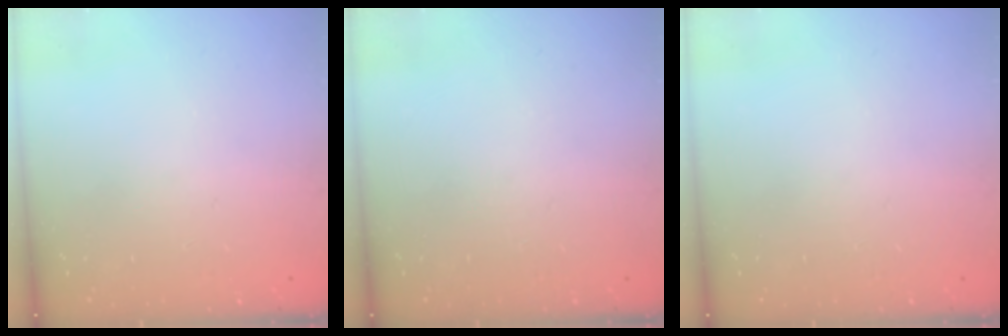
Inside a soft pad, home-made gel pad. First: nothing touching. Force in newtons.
{"total": 0.0}
{"total": 0.0}